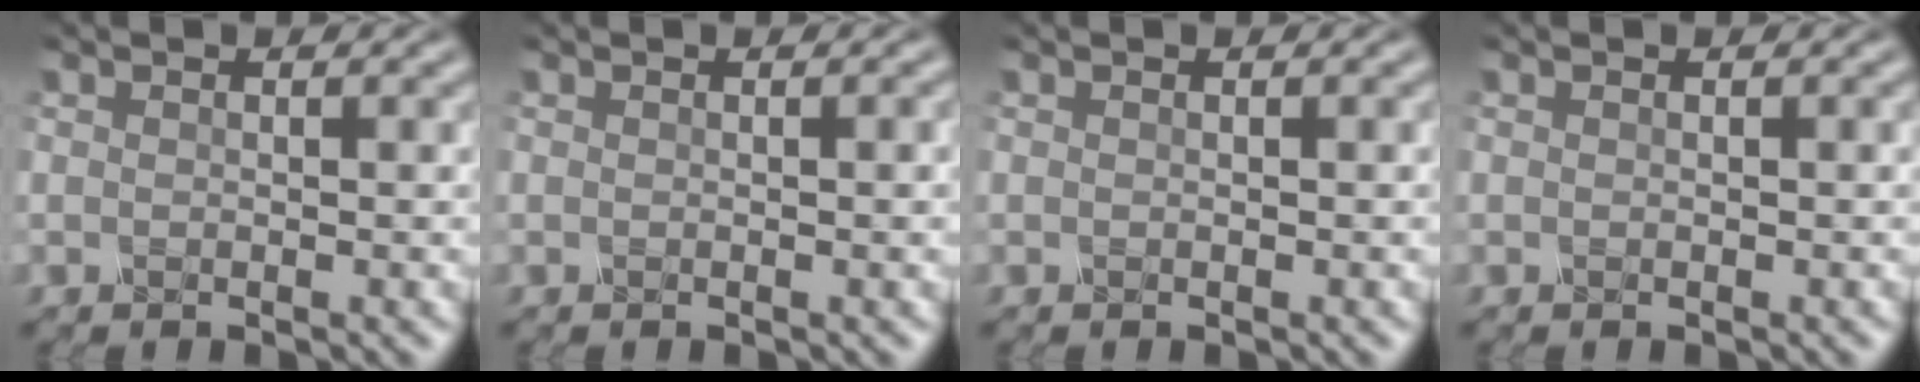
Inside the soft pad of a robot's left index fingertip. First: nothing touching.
{"total": 1.3, "force": [0.0, 0.5, 1.2], "torque": [-0.010, 0.004, -0.003]}
{"total": 0.0}
{"total": 0.0}